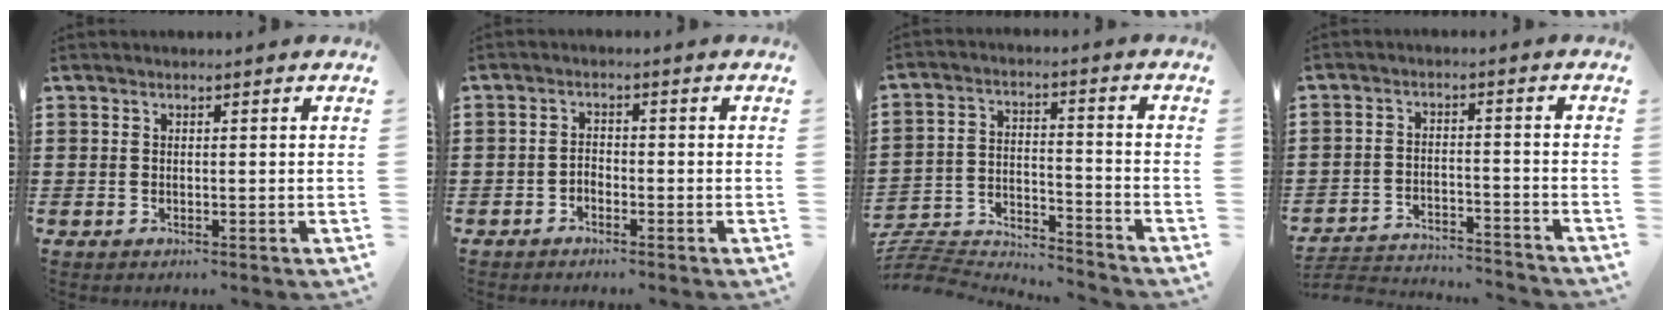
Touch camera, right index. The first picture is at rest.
{"total": 1.5, "force": [-1.3, 0.7, 0.3], "torque": [-0.011, 0.003, -0.027]}
{"total": 5.3, "force": [-5.2, 0.8, 0.6], "torque": [-0.031, -0.006, -0.112]}
{"total": 3.8, "force": [-3.8, 0.3, 0.5], "torque": [-0.022, 0.000, -0.082]}